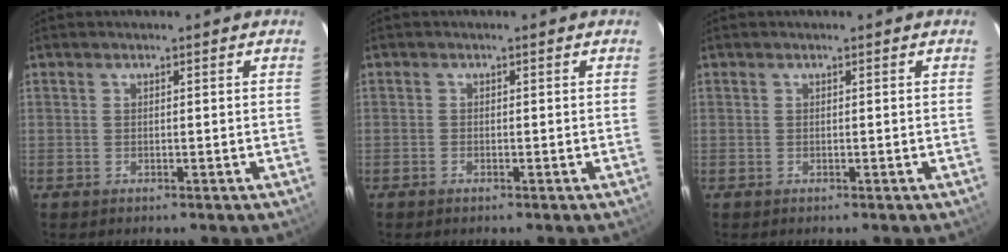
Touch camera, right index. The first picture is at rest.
{"total": 0.6, "force": [-0.5, 0.3, 0.2], "torque": [-0.005, -0.001, -0.011]}
{"total": 0.0}